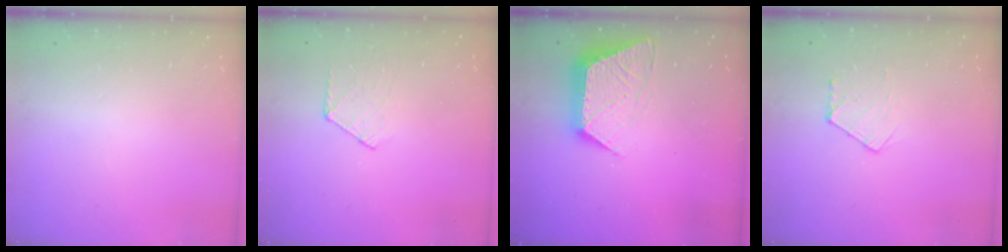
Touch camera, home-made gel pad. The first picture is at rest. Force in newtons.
{"total": 5.2, "press": 5.2, "slide": 0.5}
{"total": 12.2, "press": 12.2, "slide": 0.6}
{"total": 6.2, "press": 6.1, "slide": 0.8}